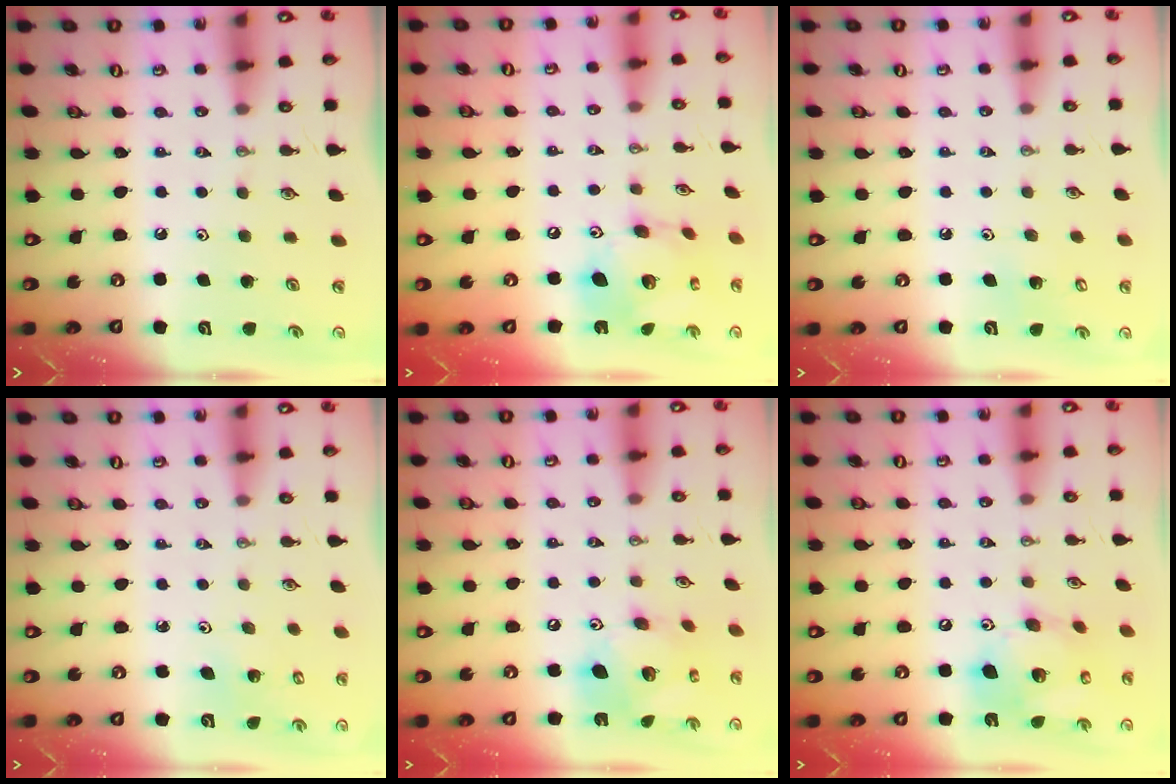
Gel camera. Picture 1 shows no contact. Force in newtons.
{"total": 16.8, "press": 16.7, "slide": 1.8}
{"total": 3.8, "press": 3.8, "slide": 0.3}
{"total": 2.3, "press": 2.3, "slide": 0.3}
{"total": 15.2, "press": 15.1, "slide": 1.5}
{"total": 16.7, "press": 16.4, "slide": 3.2}